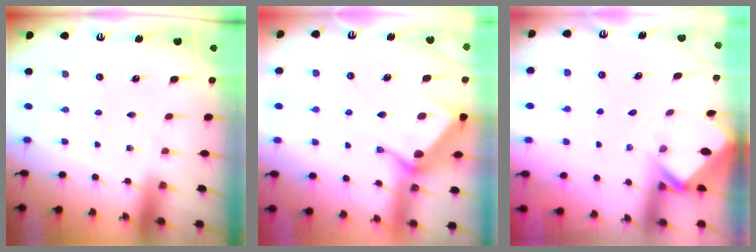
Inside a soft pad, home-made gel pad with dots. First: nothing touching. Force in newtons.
{"total": 9.7, "press": 9.7, "slide": 0.7}
{"total": 2.4, "press": 2.4, "slide": 0.2}